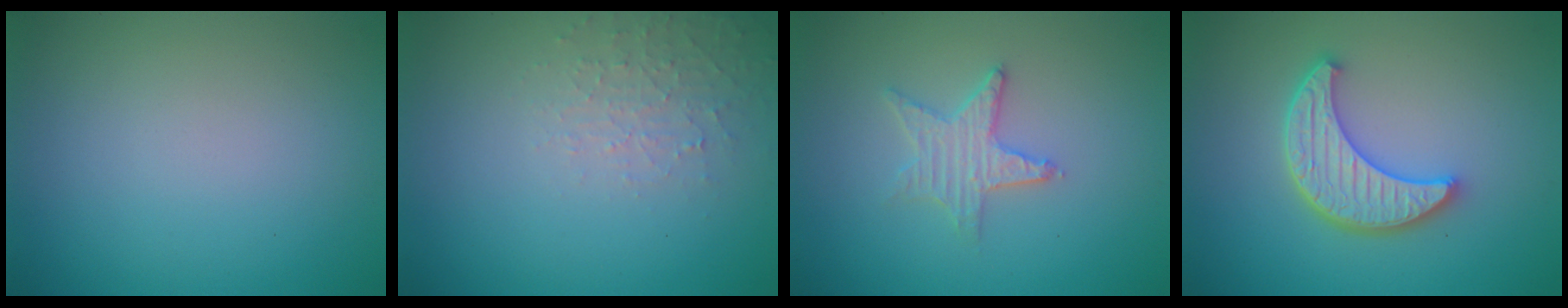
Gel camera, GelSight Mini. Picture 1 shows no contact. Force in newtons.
{"total": 2.1, "press": 2.0, "slide": 0.5}
{"total": 2.7, "press": 2.6, "slide": 0.5}
{"total": 4.8, "press": 4.0, "slide": 2.7}